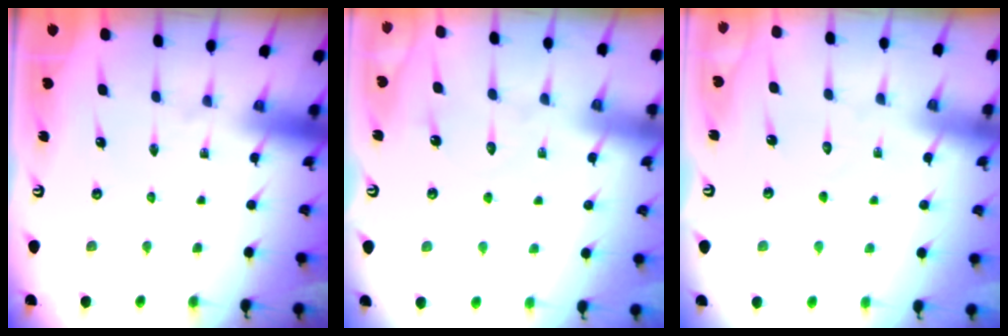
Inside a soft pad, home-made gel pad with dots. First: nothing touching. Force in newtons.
{"total": 5.5, "press": 5.5, "slide": 0.6}
{"total": 3.3, "press": 3.3, "slide": 0.3}